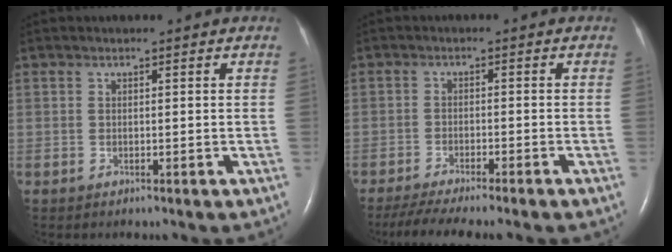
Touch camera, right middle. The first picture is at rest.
{"total": 8.4, "force": [-7.0, 0.0, 4.6], "torque": [-0.068, -0.017, -0.110]}